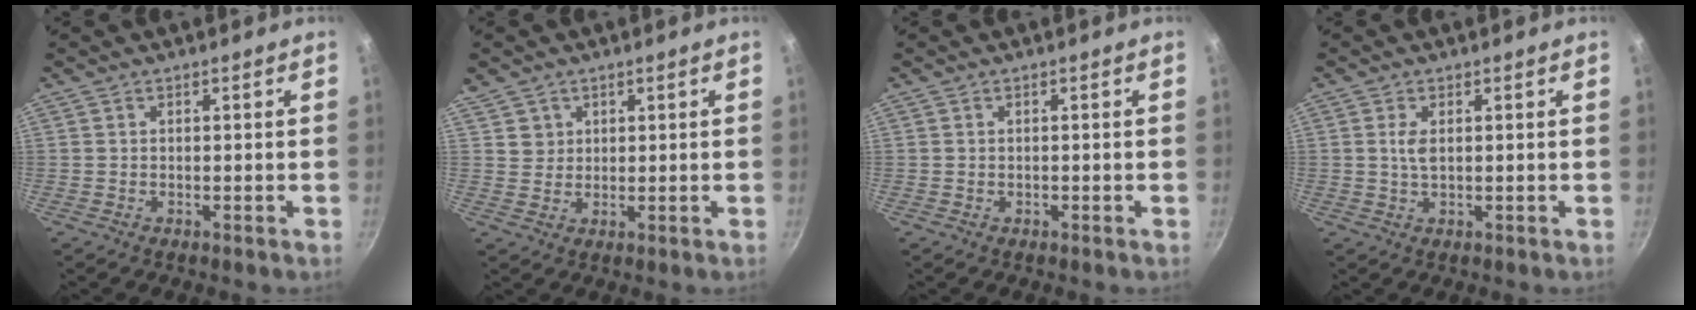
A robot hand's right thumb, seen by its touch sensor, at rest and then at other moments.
{"total": 3.2, "force": [1.6, 2.8, 0.5], "torque": [0.016, 0.005, 0.030]}
{"total": 0.0}
{"total": 2.5, "force": [0.5, 1.2, 2.2], "torque": [-0.043, -0.002, 0.011]}